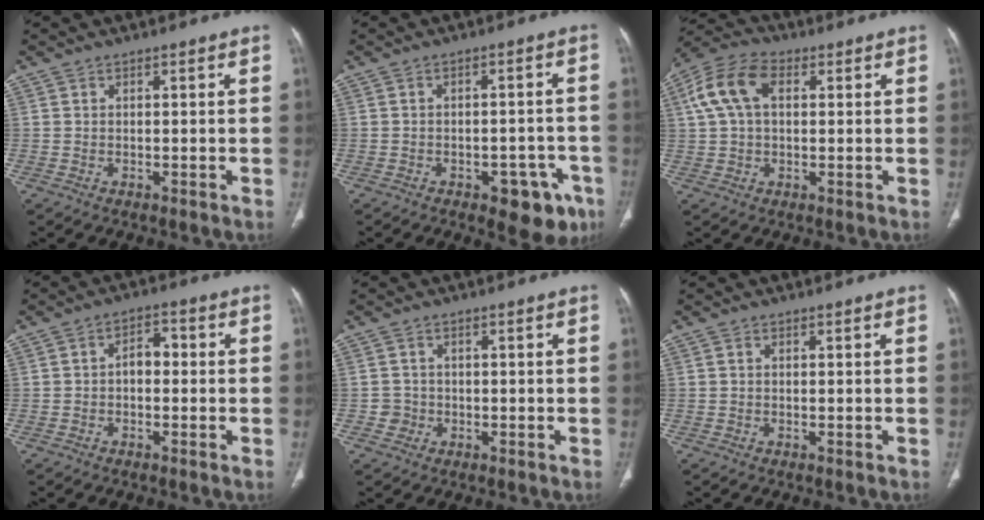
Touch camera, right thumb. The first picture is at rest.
{"total": 9.5, "force": [-5.0, 4.9, 6.4], "torque": [-0.044, 0.027, -0.059]}
{"total": 10.5, "force": [2.7, 6.6, 7.7], "torque": [-0.159, 0.029, 0.044]}
{"total": 3.9, "force": [-0.4, 2.6, 2.9], "torque": [-0.033, 0.019, -0.016]}
{"total": 2.1, "force": [-0.5, 2.0, 0.0], "torque": [0.017, 0.010, -0.011]}
{"total": 0.0}